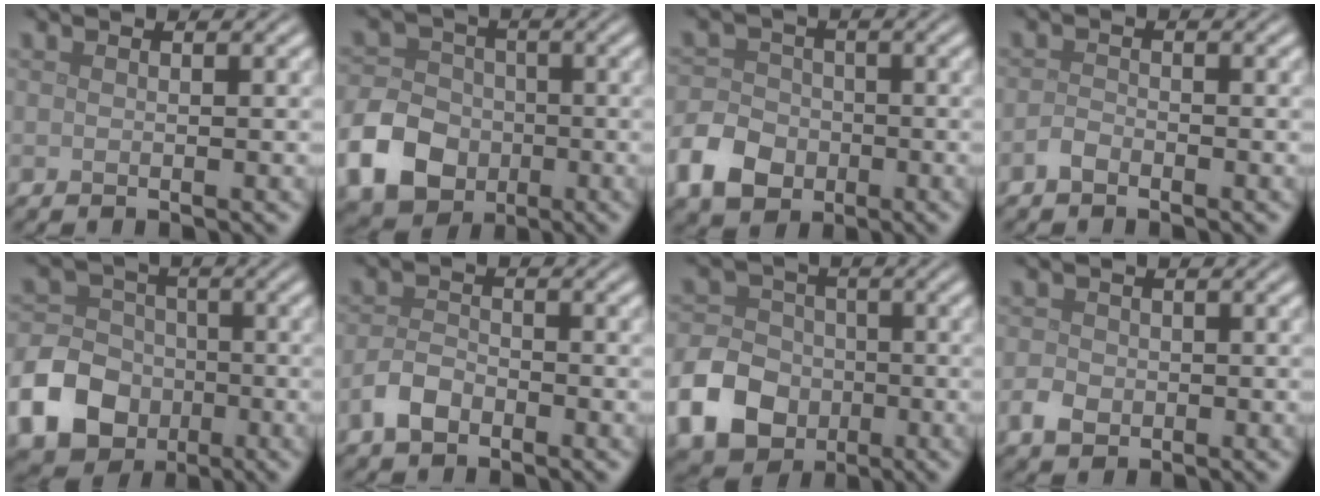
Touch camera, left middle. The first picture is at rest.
{"total": 7.9, "force": [-3.1, 6.1, 3.9], "torque": [-0.080, -0.009, -0.070]}
{"total": 5.2, "force": [-2.3, 4.0, 2.4], "torque": [-0.050, 0.001, -0.056]}
{"total": 1.2, "force": [-0.8, 0.6, 0.5], "torque": [-0.011, 0.002, -0.020]}
{"total": 12.8, "force": [-5.1, 11.0, 4.3], "torque": [-0.098, -0.044, -0.111]}
{"total": 2.6, "force": [-1.6, 1.4, 1.4], "torque": [-0.027, 0.004, -0.038]}
{"total": 9.2, "force": [-3.7, 7.4, 4.0], "torque": [-0.080, -0.025, -0.092]}
{"total": 2.1, "force": [-0.7, 1.7, 1.0], "torque": [-0.015, -0.001, -0.017]}